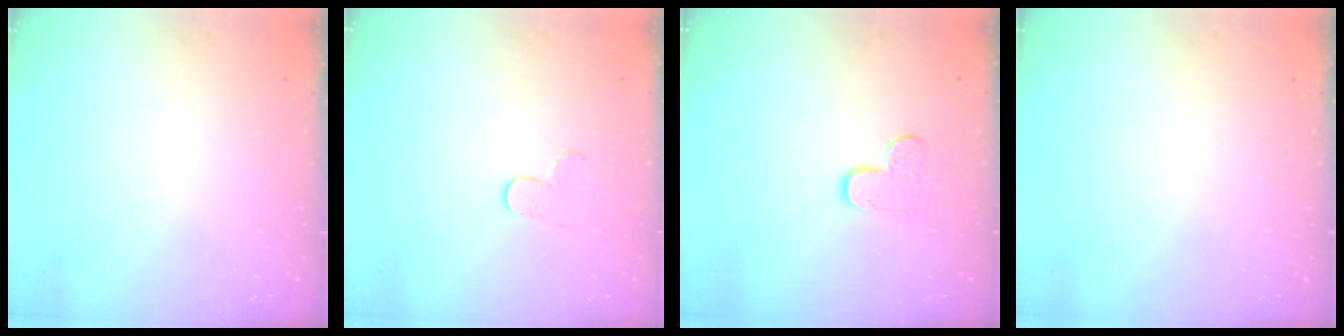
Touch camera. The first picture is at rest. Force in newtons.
{"total": 4.5, "press": 4.5, "slide": 0.3}
{"total": 5.5, "press": 5.5, "slide": 0.5}
{"total": 0.0}